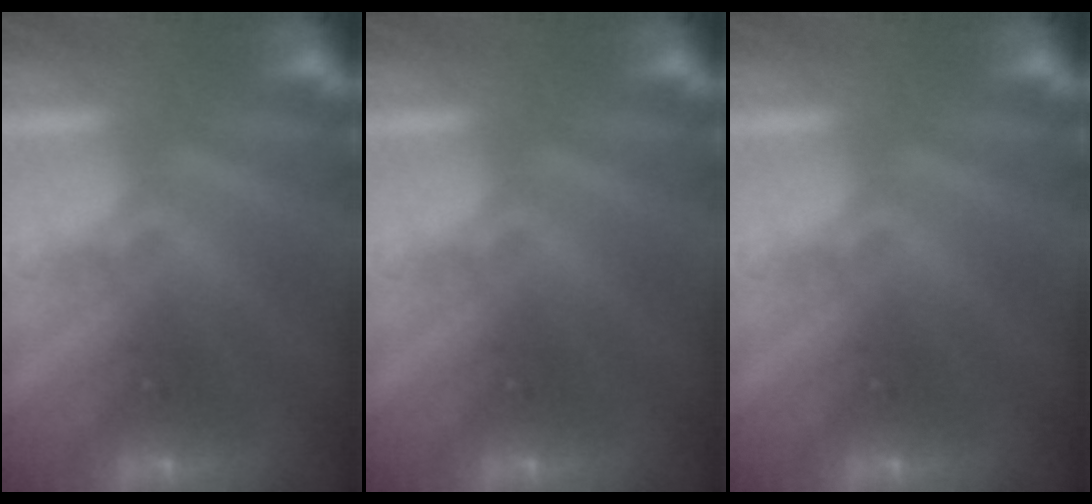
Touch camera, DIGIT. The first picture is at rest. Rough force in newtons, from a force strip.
{"total": 0.0}
{"total": 0.0}